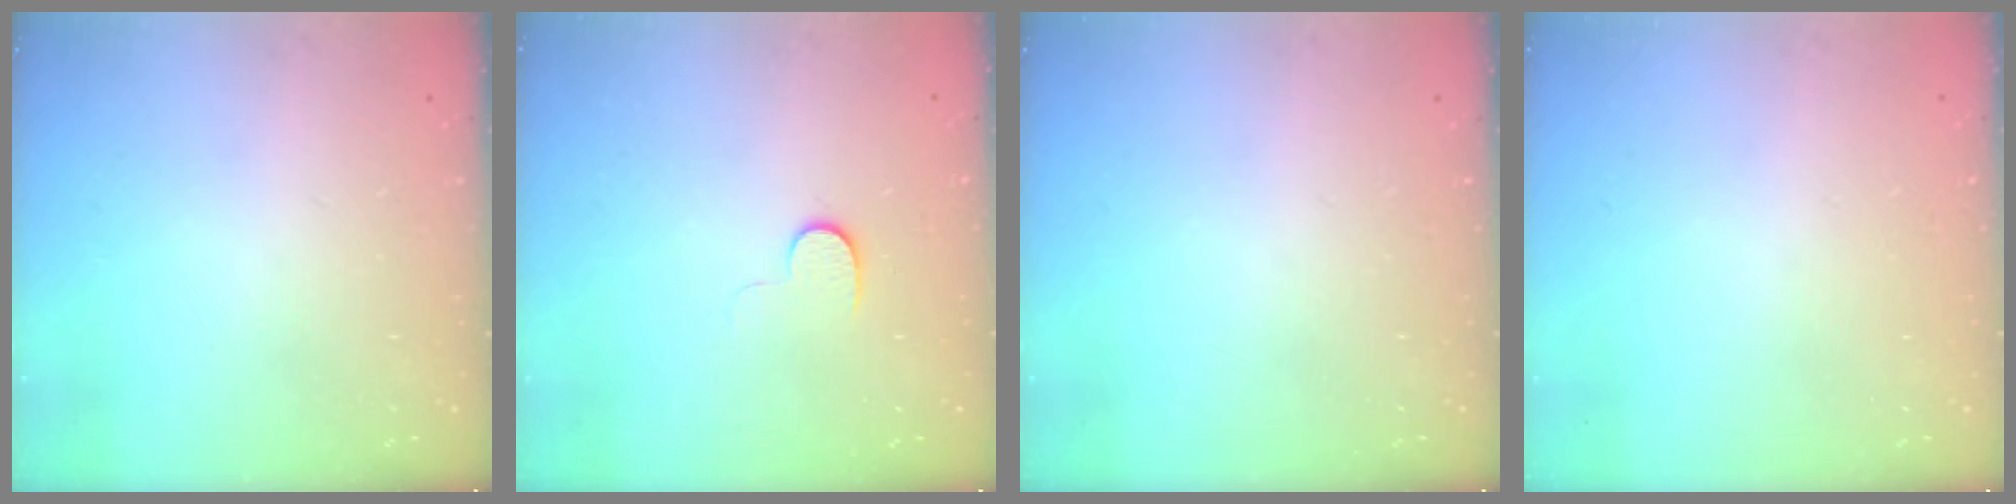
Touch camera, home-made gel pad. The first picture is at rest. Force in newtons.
{"total": 6.8, "press": 6.7, "slide": 1.0}
{"total": 0.0}
{"total": 0.8, "press": 0.8, "slide": 0.1}